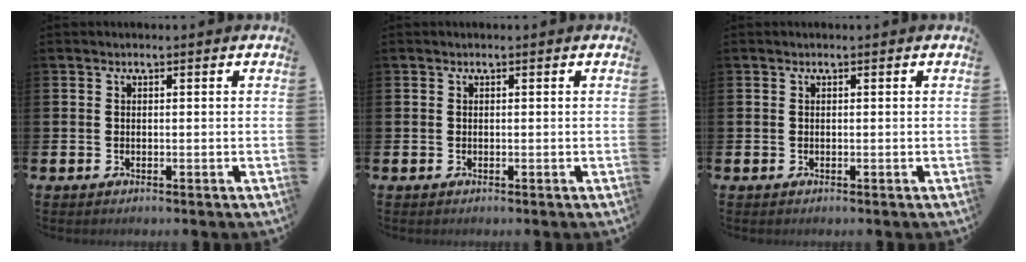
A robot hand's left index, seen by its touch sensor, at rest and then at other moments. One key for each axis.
{"total": 0.0}
{"total": 0.0}